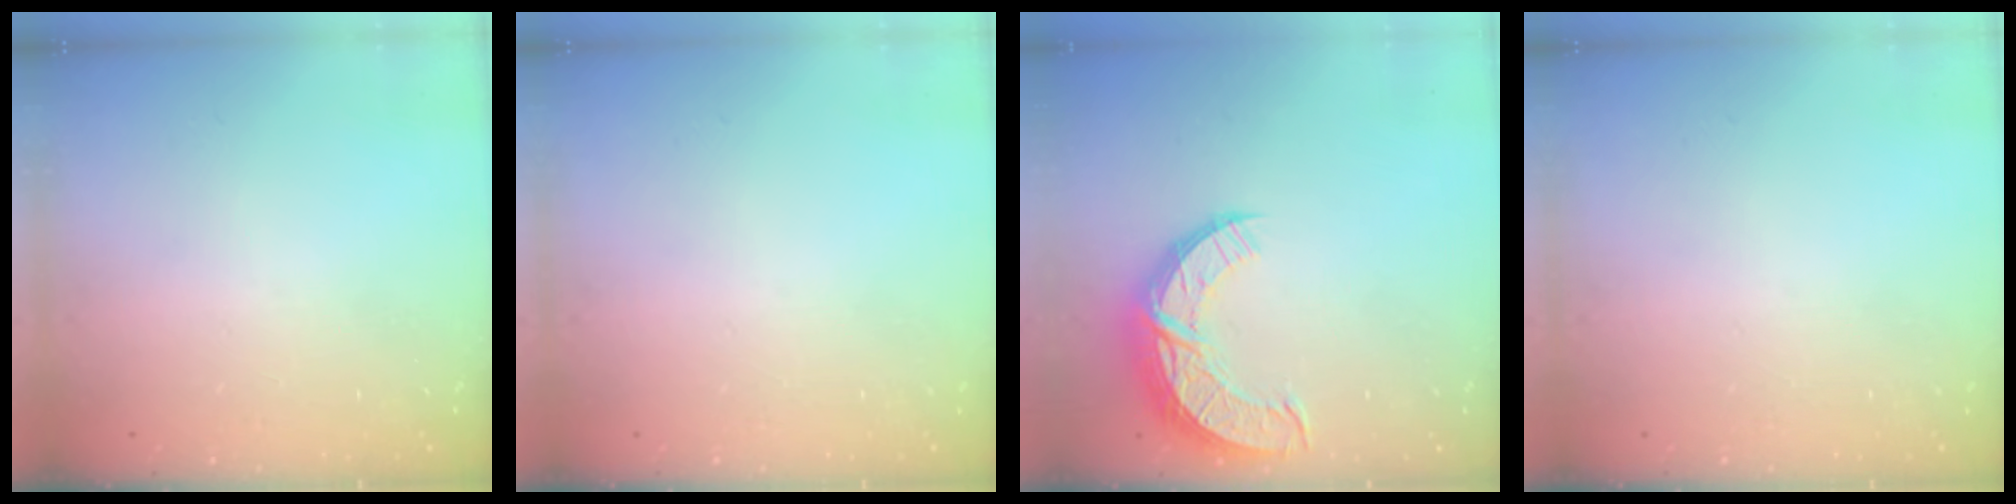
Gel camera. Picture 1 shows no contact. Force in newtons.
{"total": 0.0}
{"total": 12.8, "press": 12.7, "slide": 0.9}
{"total": 0.0}